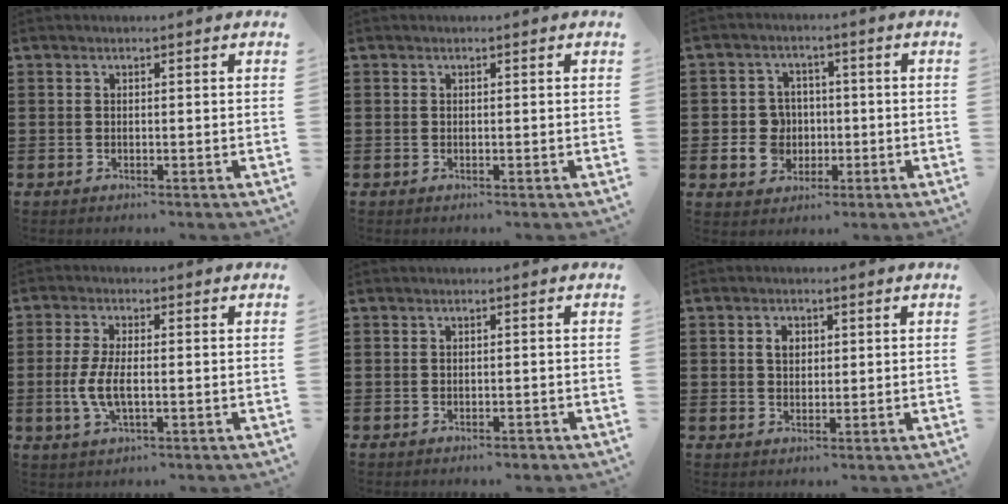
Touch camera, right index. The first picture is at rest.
{"total": 0.0}
{"total": 5.6, "force": [-0.7, 5.2, 2.1], "torque": [-0.054, 0.015, -0.011]}
{"total": 5.4, "force": [-0.9, 2.1, 5.0], "torque": [-0.114, -0.005, -0.023]}
{"total": 0.7, "force": [-0.6, 0.2, 0.3], "torque": [-0.009, -0.003, -0.010]}
{"total": 2.2, "force": [0.7, 1.5, 1.4], "torque": [-0.033, 0.010, 0.012]}